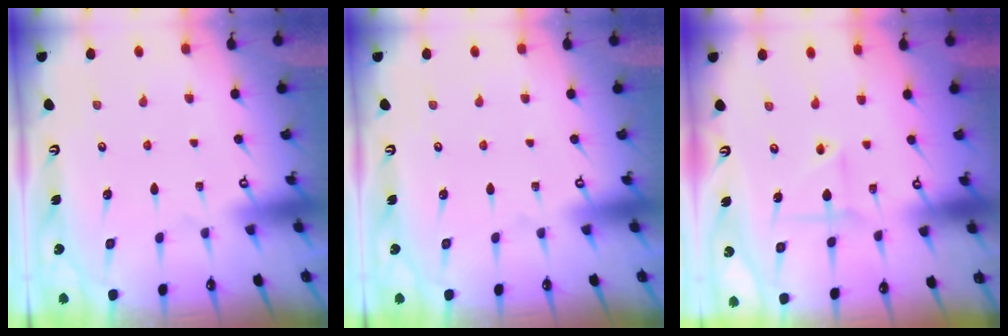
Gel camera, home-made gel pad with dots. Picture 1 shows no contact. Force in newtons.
{"total": 0.0}
{"total": 3.1, "press": 2.9, "slide": 1.0}